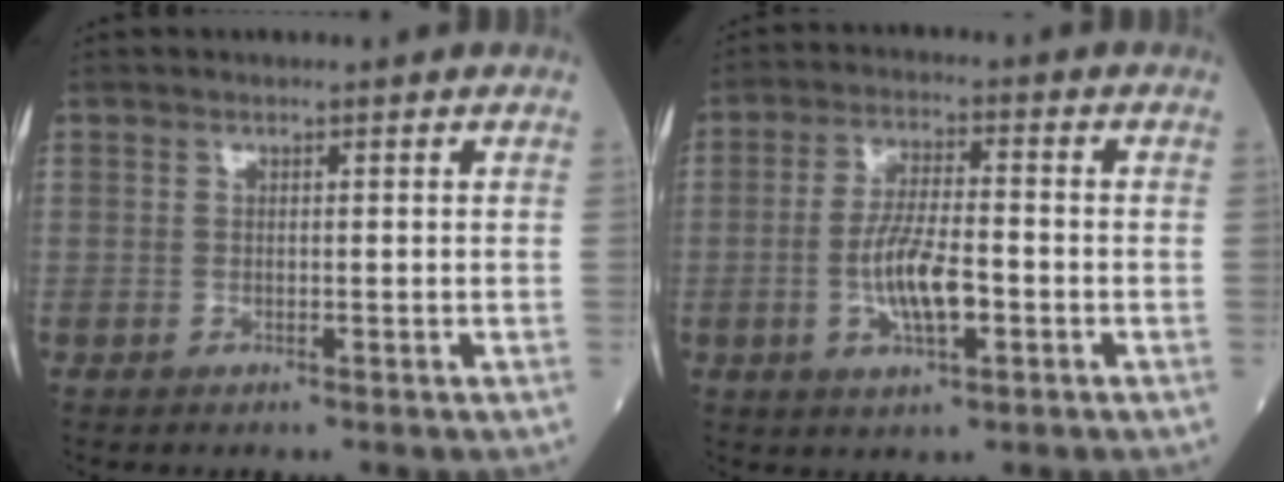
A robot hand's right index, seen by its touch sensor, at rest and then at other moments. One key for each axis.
{"total": 7.7, "fx": -2.0, "fy": 2.0, "fz": 7.2, "tx": -0.144, "ty": 0.000, "tz": -0.037}